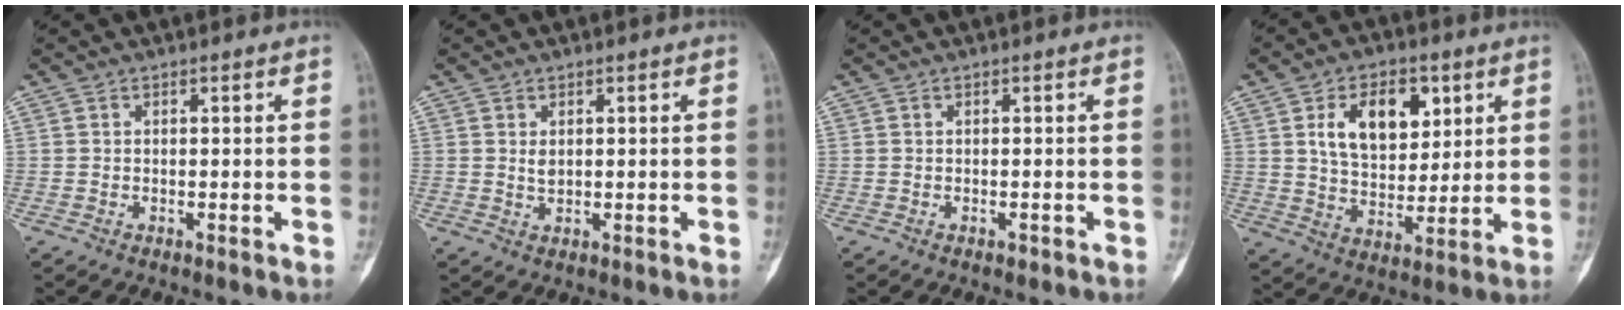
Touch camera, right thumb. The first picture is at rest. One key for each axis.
{"total": 1.5, "fx": 0.5, "fy": 0.9, "fz": 1.1, "tx": -0.012, "ty": -0.004, "tz": 0.011}
{"total": 0.6, "fx": -0.4, "fy": 0.4, "fz": 0.4, "tx": -0.009, "ty": 0.003, "tz": -0.003}
{"total": 13.1, "fx": 4.8, "fy": 8.2, "fz": 9.1, "tx": -0.111, "ty": -0.019, "tz": 0.089}